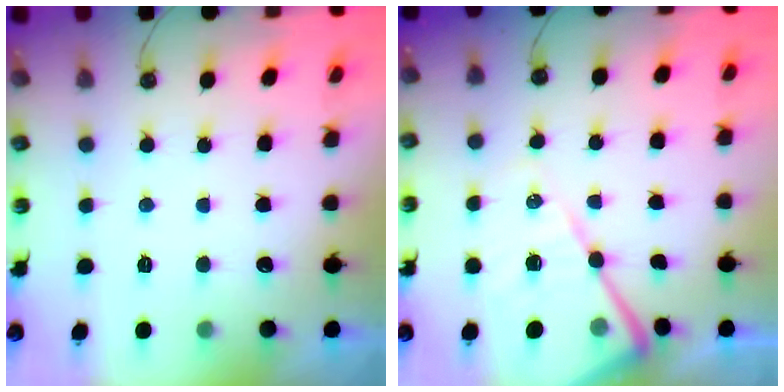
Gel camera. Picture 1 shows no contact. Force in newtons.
{"total": 16.8, "press": 16.7, "slide": 1.6}